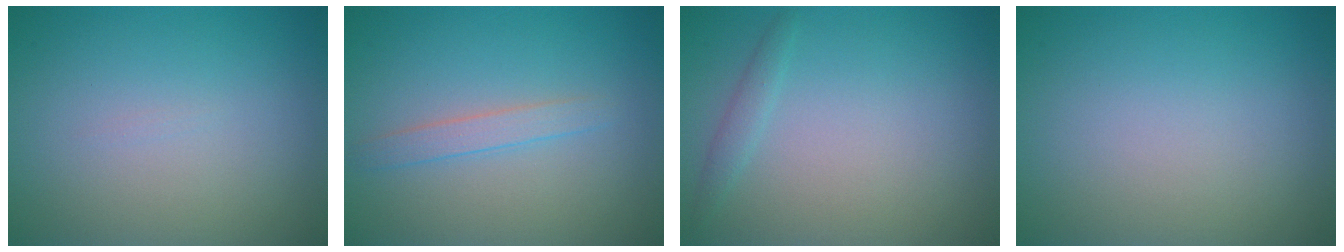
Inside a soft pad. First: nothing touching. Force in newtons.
{"total": 1.6, "press": 1.6, "slide": 0.1}
{"total": 1.0, "press": 1.0, "slide": 0.1}
{"total": 0.0}